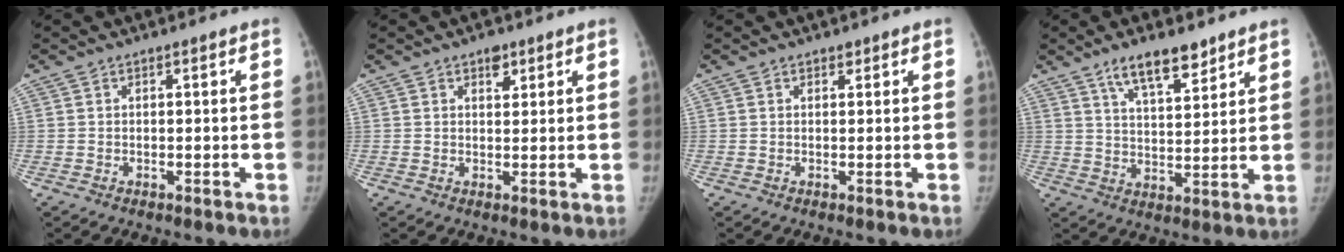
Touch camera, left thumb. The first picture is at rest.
{"total": 2.8, "force": [1.8, 1.7, 1.5], "torque": [-0.007, -0.009, 0.026]}
{"total": 0.6, "force": [0.5, 0.4, 0.2], "torque": [0.005, -0.004, 0.006]}
{"total": 9.3, "force": [6.6, 3.2, 5.8], "torque": [-0.072, -0.041, 0.117]}